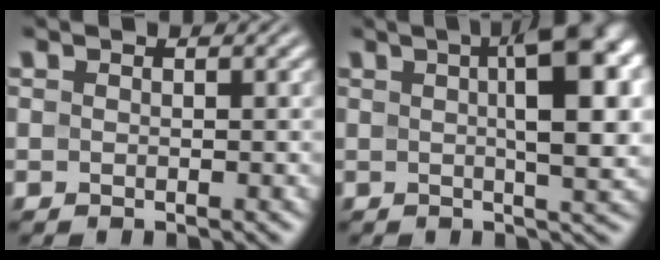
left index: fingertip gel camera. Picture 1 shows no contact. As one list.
[{"total": 9.0, "force": [2.1, 2.4, 8.4], "torque": [-0.105, 0.013, 0.029]}]